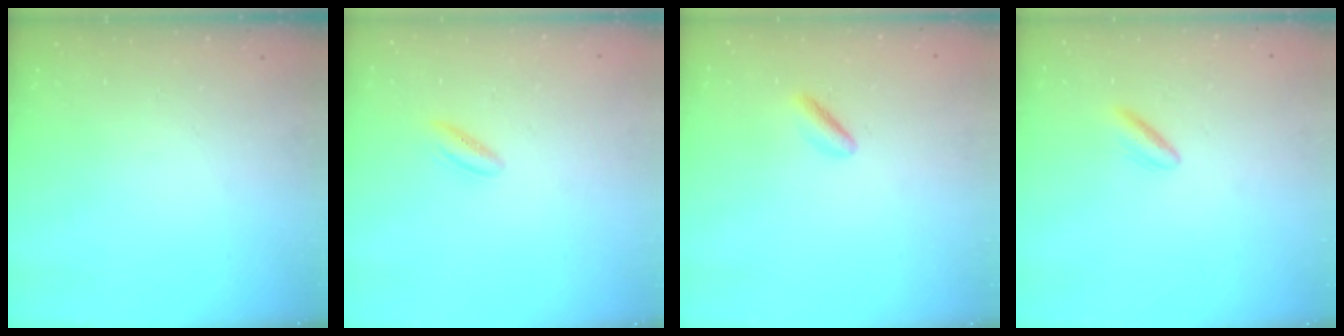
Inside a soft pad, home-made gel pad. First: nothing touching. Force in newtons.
{"total": 2.6, "press": 2.3, "slide": 1.3}
{"total": 2.1, "press": 1.9, "slide": 0.9}
{"total": 2.7, "press": 2.4, "slide": 1.2}